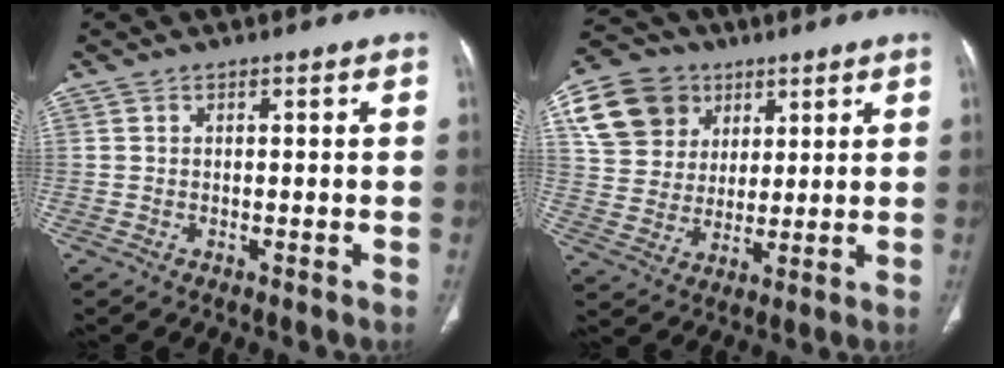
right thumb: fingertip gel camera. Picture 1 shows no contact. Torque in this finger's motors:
{"motor_torque": [1.42, 1.59, 0.34, -0.27, 0.06]}